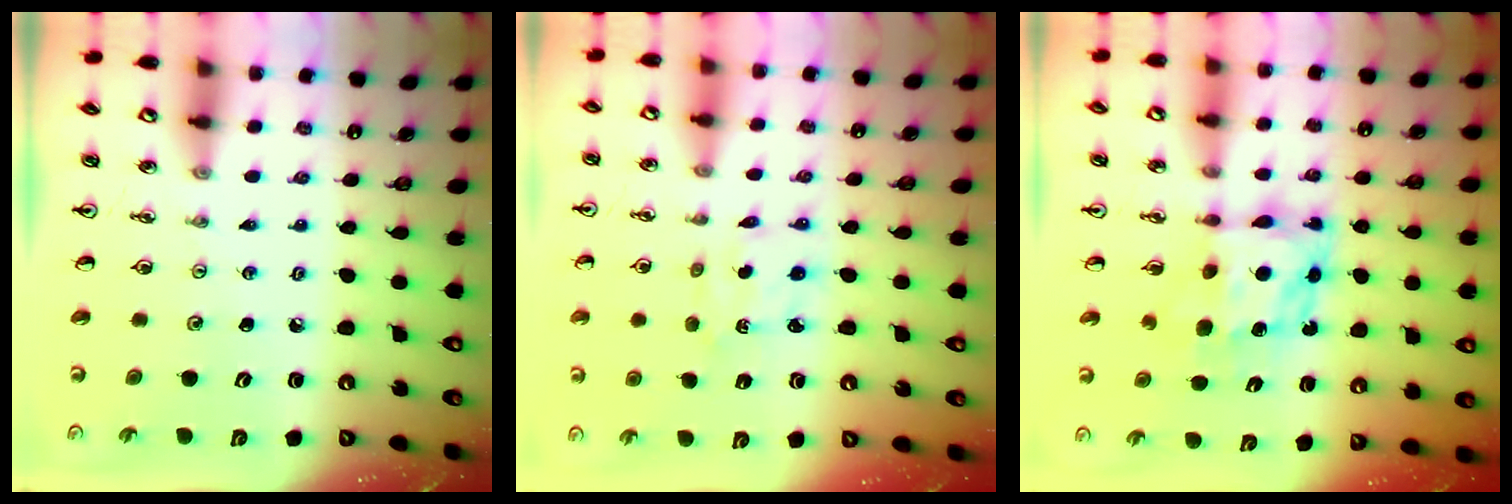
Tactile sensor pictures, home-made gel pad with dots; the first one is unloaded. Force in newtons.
{"total": 2.3, "press": 2.3, "slide": 0.4}
{"total": 7.8, "press": 7.8, "slide": 0.7}